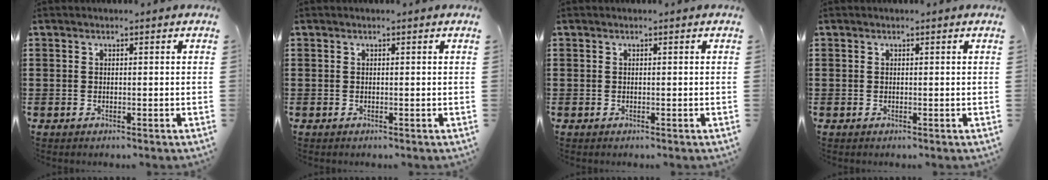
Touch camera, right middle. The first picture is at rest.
{"total": 0.0}
{"total": 0.0}
{"total": 0.0}